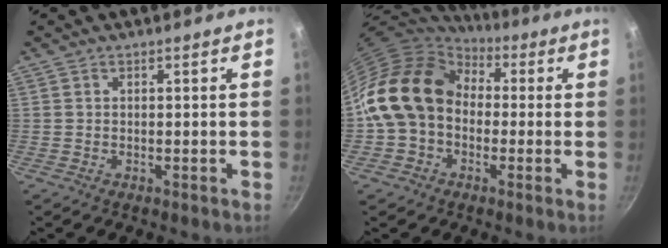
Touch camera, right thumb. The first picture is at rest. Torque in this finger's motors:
{"motor_torque": [2.48, 2.53, 1.13, -0.87, 0.25]}